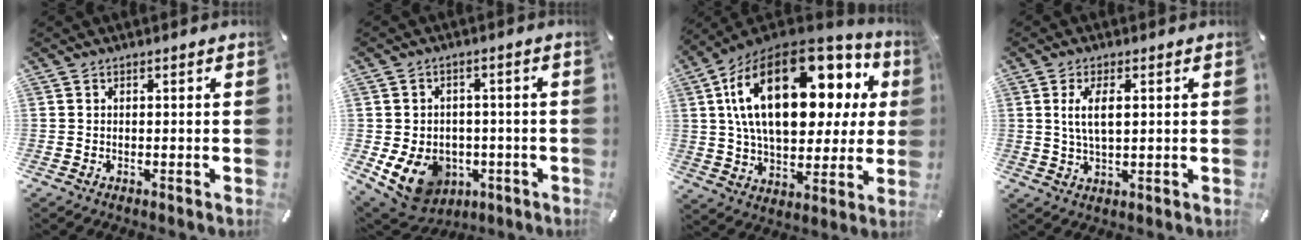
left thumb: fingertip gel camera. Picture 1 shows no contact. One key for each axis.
{"total": 11.1, "fx": -3.7, "fy": 8.9, "fz": 5.4, "tx": -0.109, "ty": 0.009, "tz": -0.063}
{"total": 26.1, "fx": 9.5, "fy": 14.0, "fz": 19.8, "tx": -0.359, "ty": -0.045, "tz": 0.162}
{"total": 6.3, "fx": 1.4, "fy": 2.6, "fz": 5.5, "tx": -0.120, "ty": -0.002, "tz": 0.017}